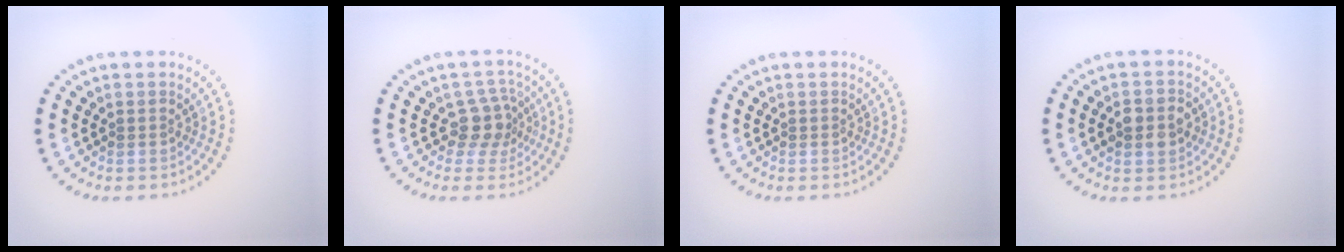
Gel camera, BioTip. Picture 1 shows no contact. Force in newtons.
{"total": 2.8, "press": 2.2, "slide": 1.7}
{"total": 0.0}
{"total": 2.7, "press": 2.7, "slide": 0.1}